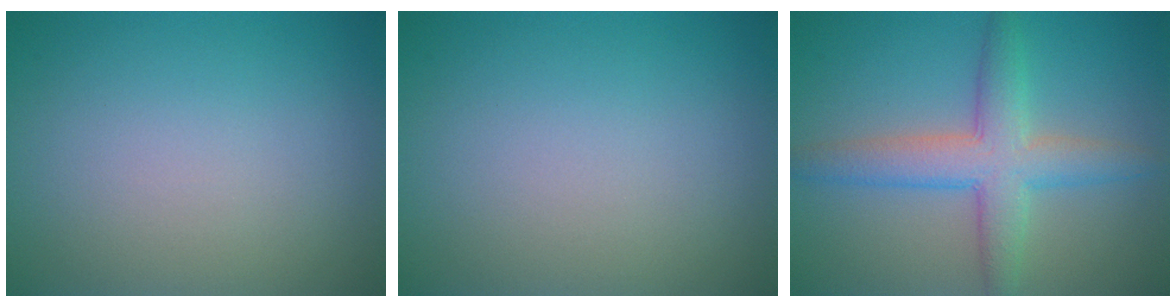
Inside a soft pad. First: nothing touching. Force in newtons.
{"total": 0.0}
{"total": 5.1, "press": 5.1, "slide": 0.2}